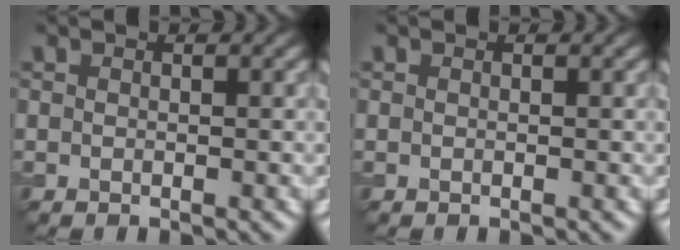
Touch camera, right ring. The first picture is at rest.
{"total": 0.0}